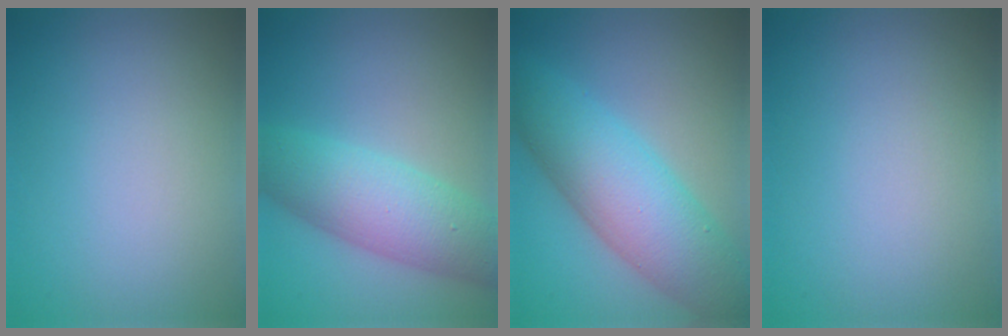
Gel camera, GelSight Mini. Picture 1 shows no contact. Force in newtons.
{"total": 6.9, "press": 6.9, "slide": 0.1}
{"total": 8.7, "press": 8.7, "slide": 0.1}
{"total": 0.0}